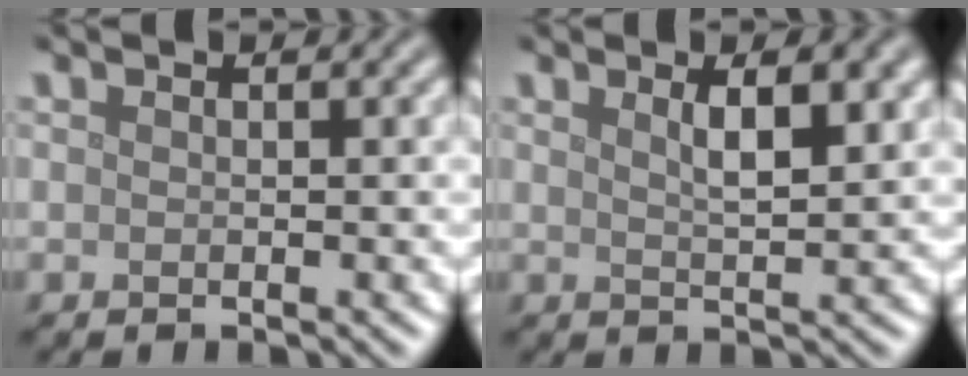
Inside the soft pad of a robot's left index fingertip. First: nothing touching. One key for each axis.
{"total": 3.6, "fx": 1.6, "fy": 1.1, "fz": 3.0, "tx": -0.040, "ty": 0.005, "tz": 0.027}